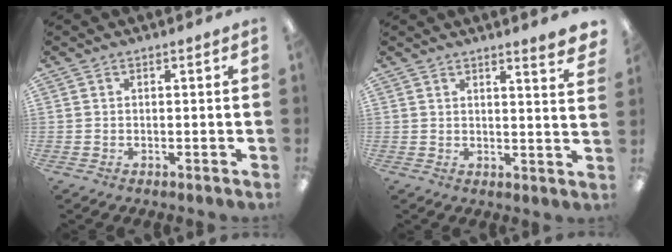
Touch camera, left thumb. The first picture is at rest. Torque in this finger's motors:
{"motor_torque": [-0.06, -0.10, 0.12, 0.19, 0.11]}